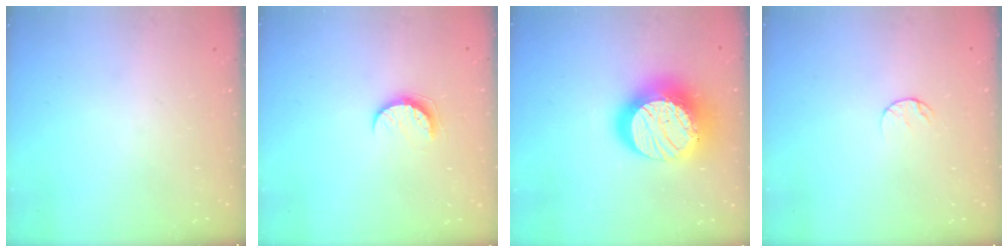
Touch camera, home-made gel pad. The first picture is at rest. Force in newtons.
{"total": 7.5, "press": 7.4, "slide": 0.4}
{"total": 22.4, "press": 22.3, "slide": 1.7}
{"total": 5.9, "press": 5.9, "slide": 0.6}